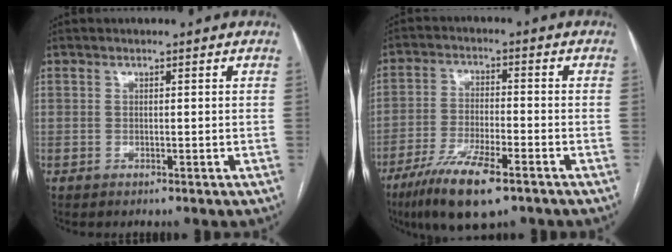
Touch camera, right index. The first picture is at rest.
{"total": 11.0, "force": [-7.1, 2.1, 8.1], "torque": [-0.151, -0.022, -0.122]}